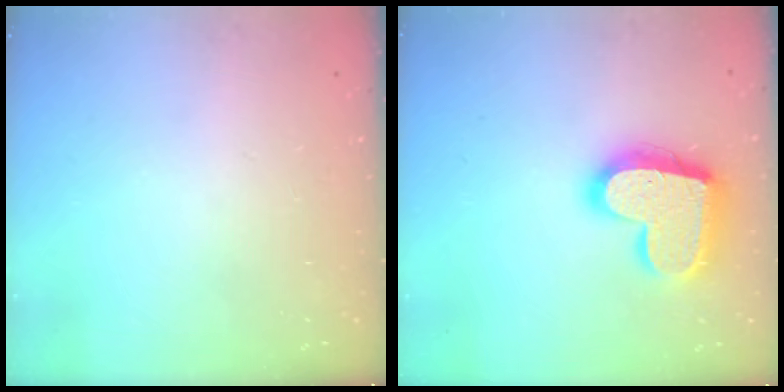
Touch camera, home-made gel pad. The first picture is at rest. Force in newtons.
{"total": 20.3, "press": 20.3, "slide": 1.4}